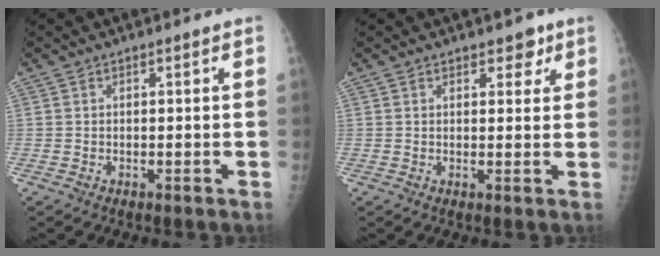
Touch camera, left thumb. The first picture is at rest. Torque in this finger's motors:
{"motor_torque": [0.06, 0.09, -0.18, 0.00, 0.00]}